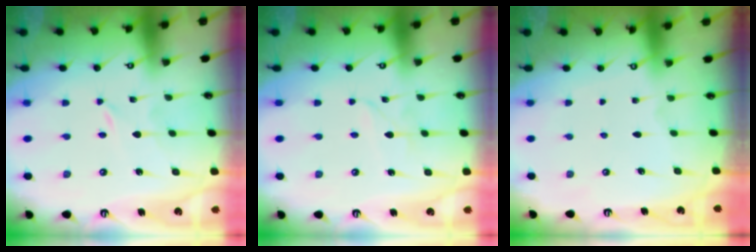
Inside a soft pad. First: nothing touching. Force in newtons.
{"total": 1.8, "press": 1.8, "slide": 0.1}
{"total": 0.0}